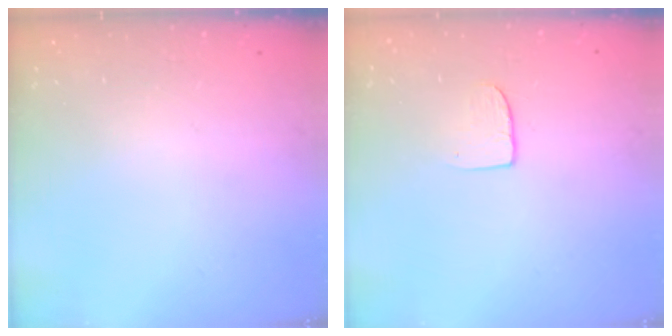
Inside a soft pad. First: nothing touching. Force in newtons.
{"total": 6.3, "press": 6.3, "slide": 0.6}